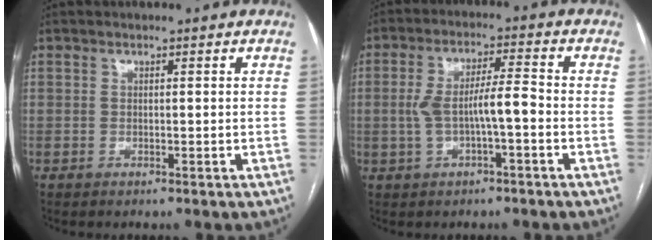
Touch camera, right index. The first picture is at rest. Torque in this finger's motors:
{"motor_torque": [0.30, -0.11, 0.16, 0.12]}